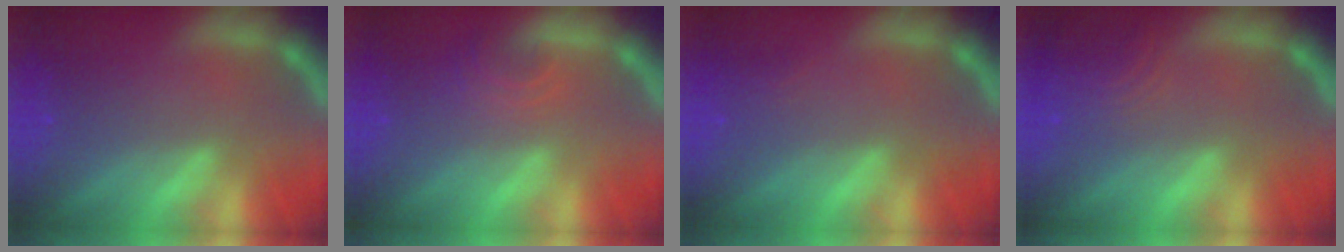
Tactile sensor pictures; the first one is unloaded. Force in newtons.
{"total": 2.4}
{"total": 0.9}
{"total": 4.5}